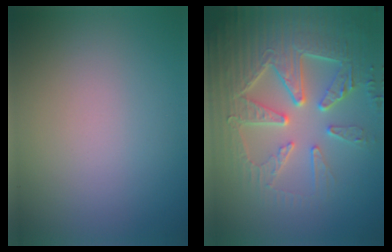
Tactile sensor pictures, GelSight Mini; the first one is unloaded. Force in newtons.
{"total": 8.0, "press": 6.3, "slide": 4.9}